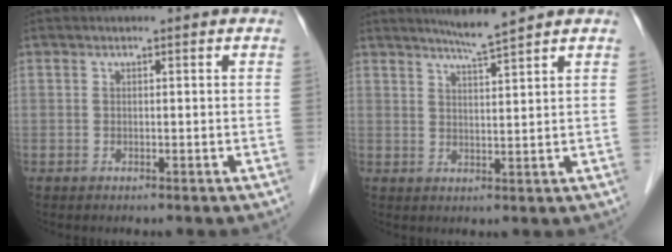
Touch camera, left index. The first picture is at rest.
{"total": 4.2, "force": [3.7, -1.2, 1.7], "torque": [-0.033, -0.008, 0.069]}